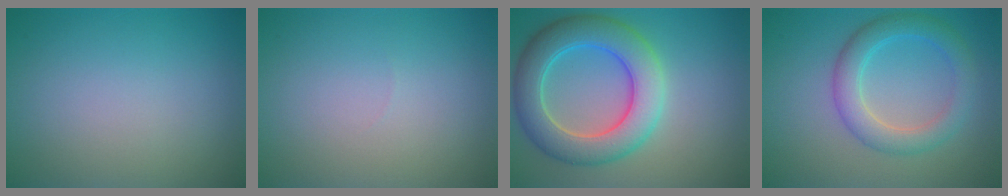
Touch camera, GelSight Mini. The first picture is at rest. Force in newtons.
{"total": 0.0}
{"total": 7.5, "press": 7.5, "slide": 0.2}
{"total": 4.1, "press": 4.0, "slide": 0.3}